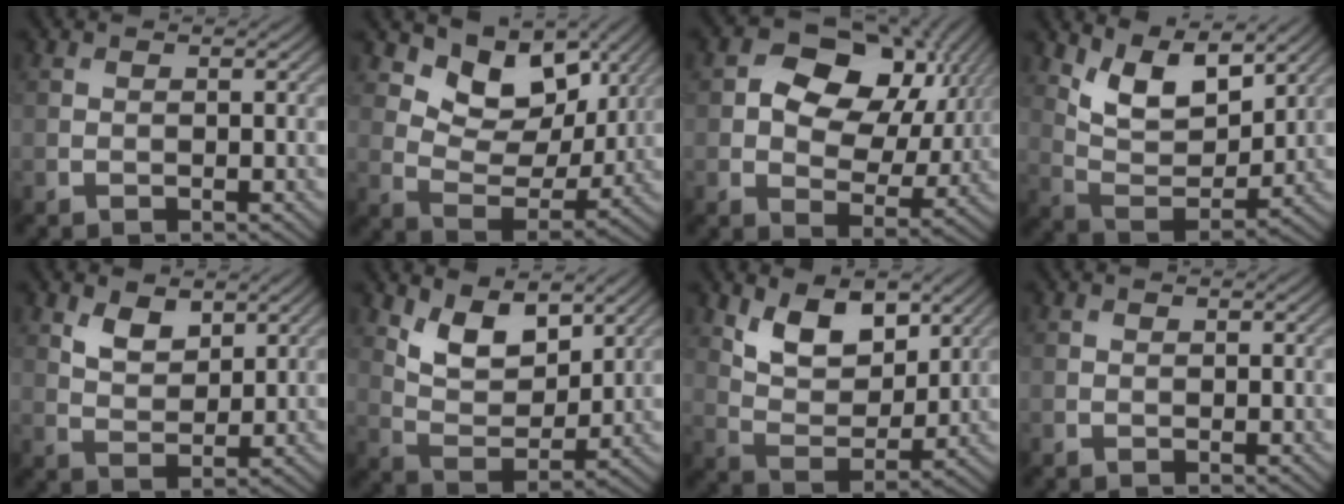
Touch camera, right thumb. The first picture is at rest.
{"total": 9.6, "force": [5.7, 5.8, 5.2], "torque": [-0.097, -0.014, 0.097]}
{"total": 13.0, "force": [4.2, 8.9, 8.4], "torque": [-0.133, 0.003, 0.061]}
{"total": 9.2, "force": [5.8, 4.0, 5.9], "torque": [-0.127, -0.010, 0.111]}
{"total": 4.0, "force": [2.6, 2.1, 2.2], "torque": [-0.050, -0.009, 0.053]}
{"total": 7.6, "force": [4.7, 3.7, 4.7], "torque": [-0.097, -0.016, 0.086]}
{"total": 8.3, "force": [4.7, 4.3, 5.3], "torque": [-0.106, -0.014, 0.082]}
{"total": 0.0}